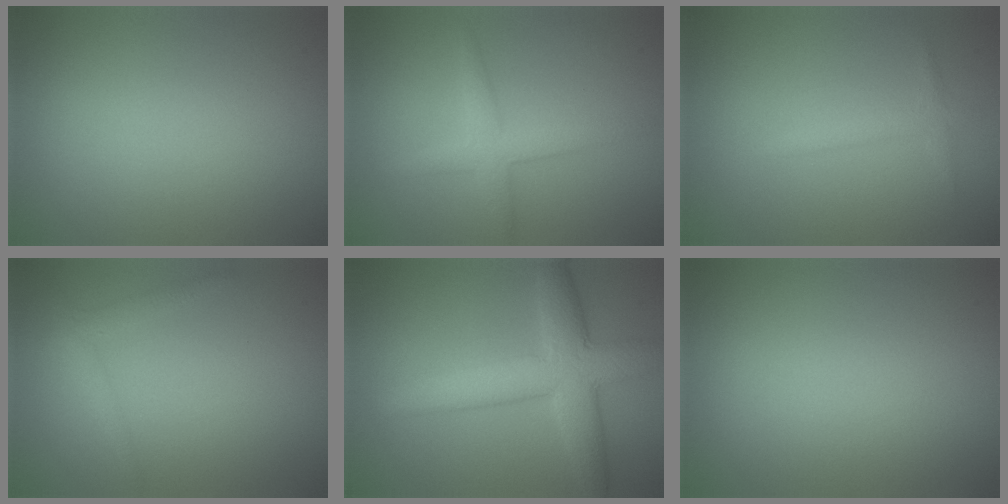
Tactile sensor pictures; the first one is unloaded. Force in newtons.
{"total": 2.5, "press": 2.5, "slide": 0.0}
{"total": 1.3, "press": 1.3, "slide": 0.0}
{"total": 1.6, "press": 1.6, "slide": 0.1}
{"total": 6.5, "press": 6.5, "slide": 0.2}
{"total": 0.0}